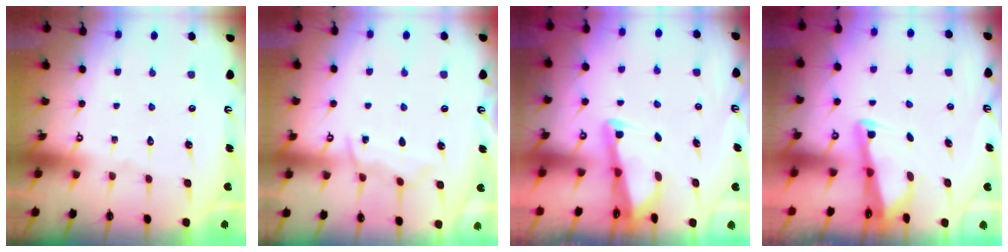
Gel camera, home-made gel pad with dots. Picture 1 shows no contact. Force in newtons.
{"total": 7.1, "press": 7.0, "slide": 0.6}
{"total": 2.5, "press": 2.5, "slide": 0.2}
{"total": 2.5, "press": 2.5, "slide": 0.2}